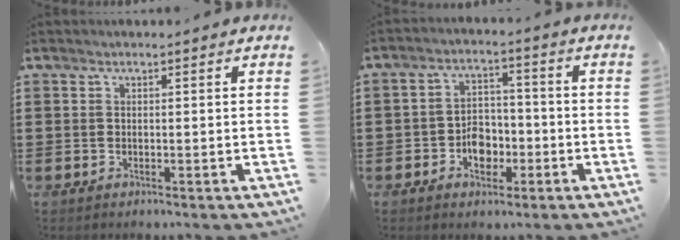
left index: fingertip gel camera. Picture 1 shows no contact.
{"total": 4.9, "force": [-2.0, 3.5, 2.8], "torque": [-0.046, 0.006, -0.039]}